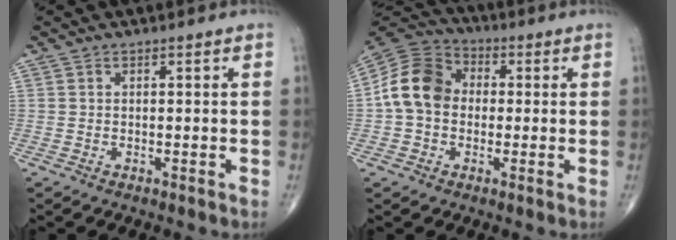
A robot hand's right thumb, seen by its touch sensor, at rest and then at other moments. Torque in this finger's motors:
{"motor_torque": [1.13, 1.72, 1.14, -0.20, 0.11]}